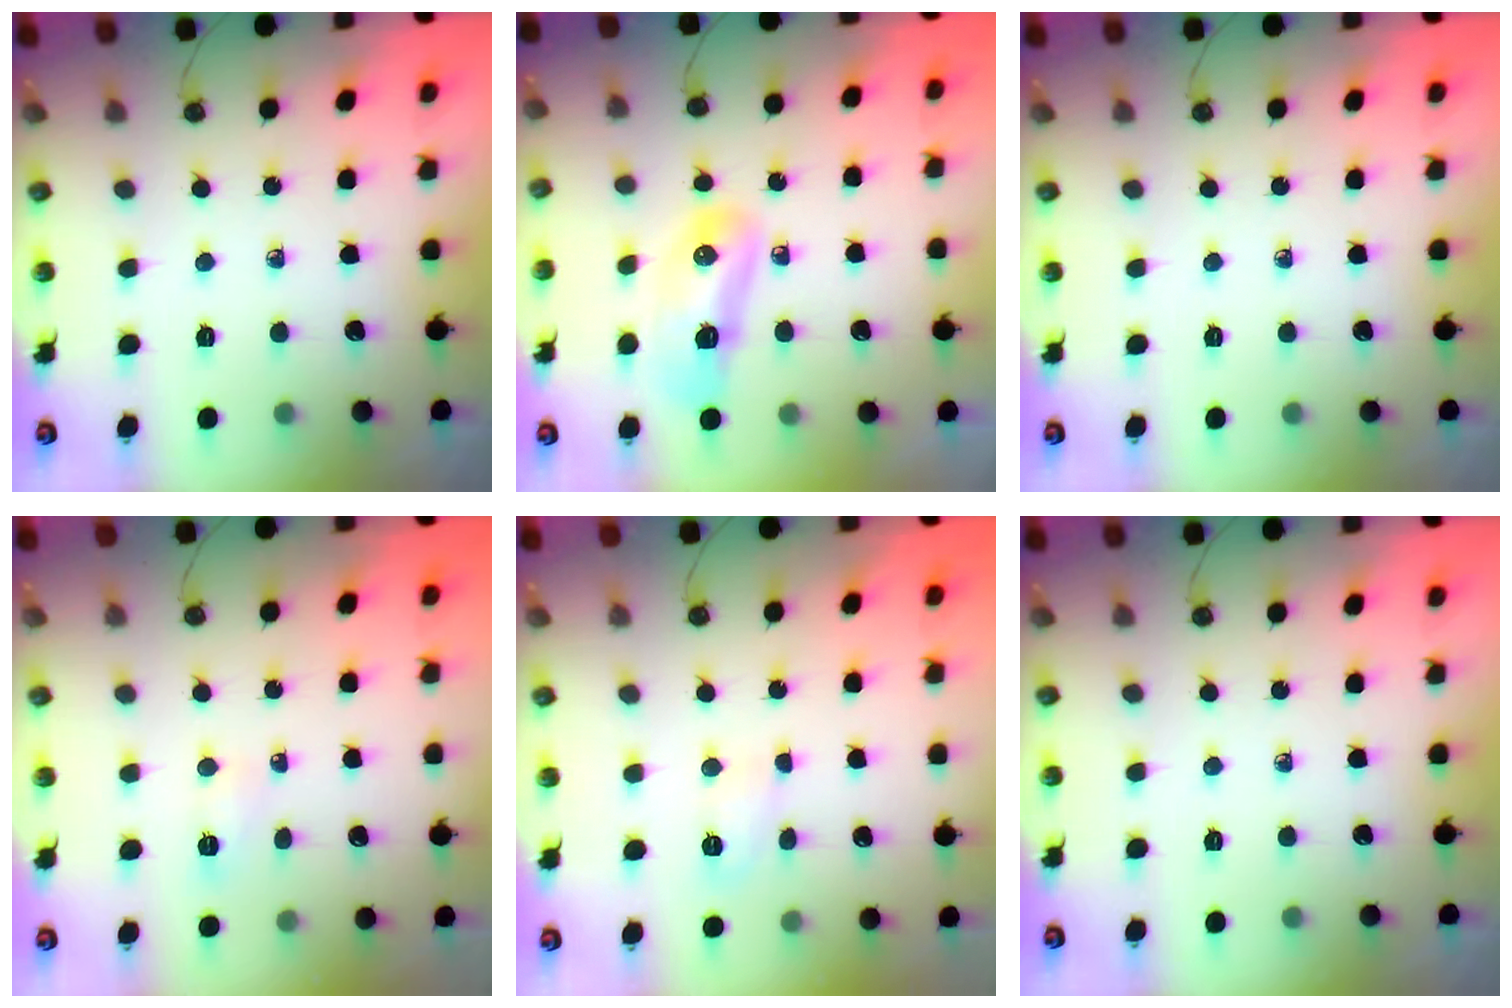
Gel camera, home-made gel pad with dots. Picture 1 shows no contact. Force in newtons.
{"total": 9.7, "press": 9.6, "slide": 1.3}
{"total": 0.0}
{"total": 3.5, "press": 3.4, "slide": 0.7}
{"total": 4.4, "press": 4.3, "slide": 0.7}
{"total": 0.0}